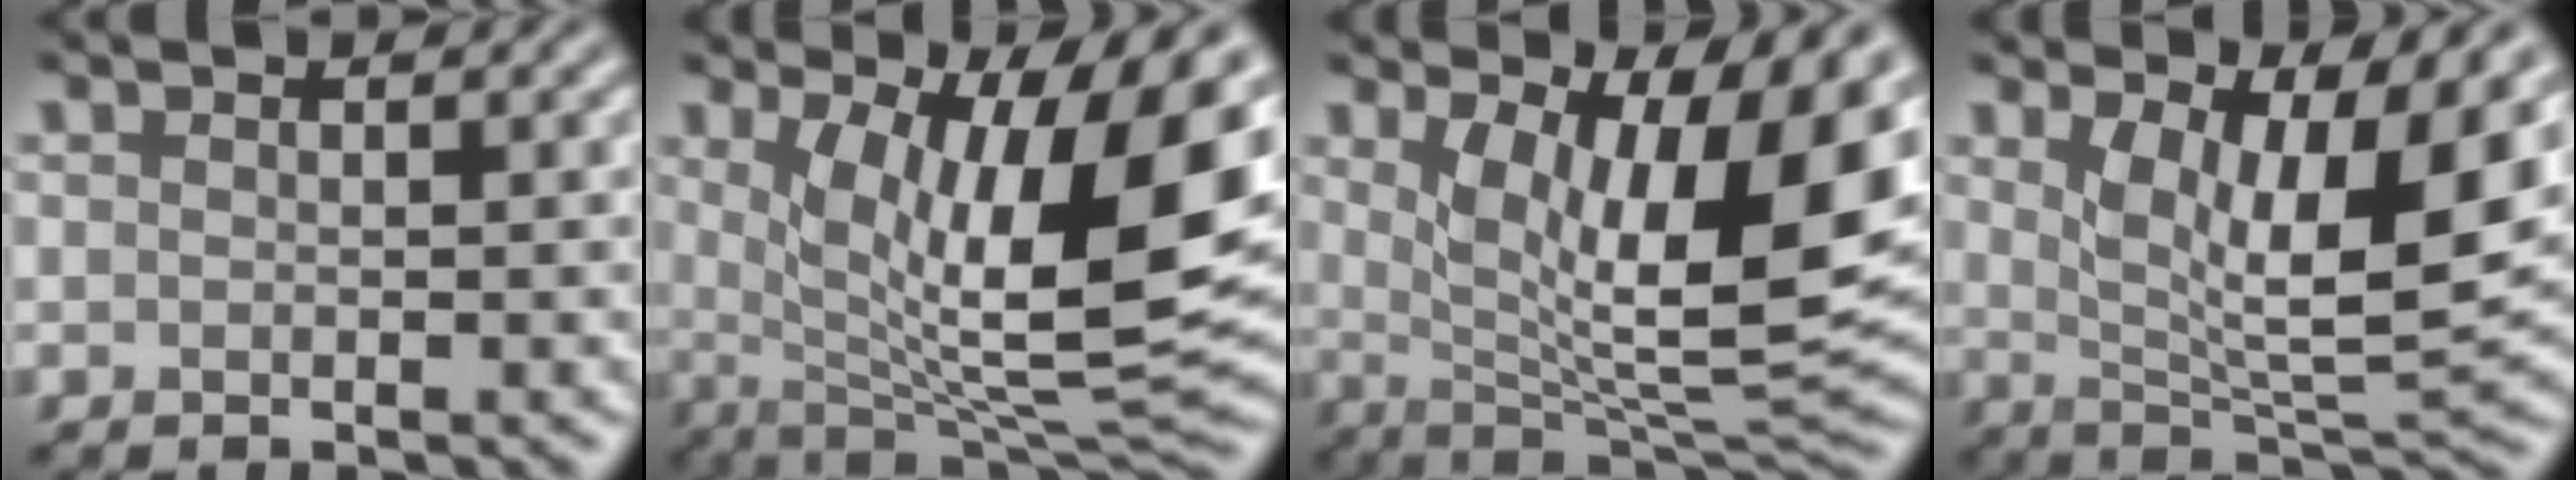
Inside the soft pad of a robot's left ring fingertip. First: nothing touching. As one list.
[{"total": 13.8, "force": [2.8, 4.3, 12.8], "torque": [-0.183, -0.019, 0.046]}, {"total": 12.9, "force": [3.5, 4.2, 11.6], "torque": [-0.157, -0.019, 0.059]}, {"total": 9.4, "force": [3.2, 2.8, 8.4], "torque": [-0.135, -0.015, 0.057]}]